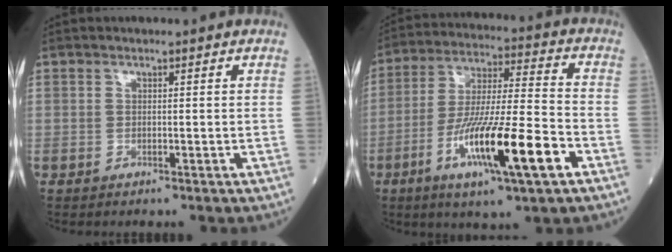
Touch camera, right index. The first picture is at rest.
{"total": 16.6, "force": [-6.8, 1.2, 15.1], "torque": [-0.279, -0.018, -0.115]}